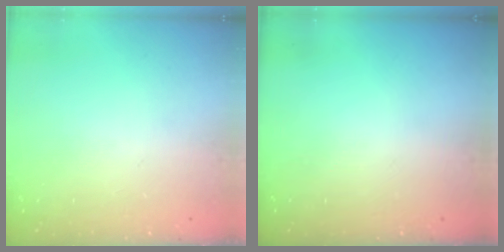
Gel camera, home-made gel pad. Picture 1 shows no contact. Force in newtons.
{"total": 0.0}